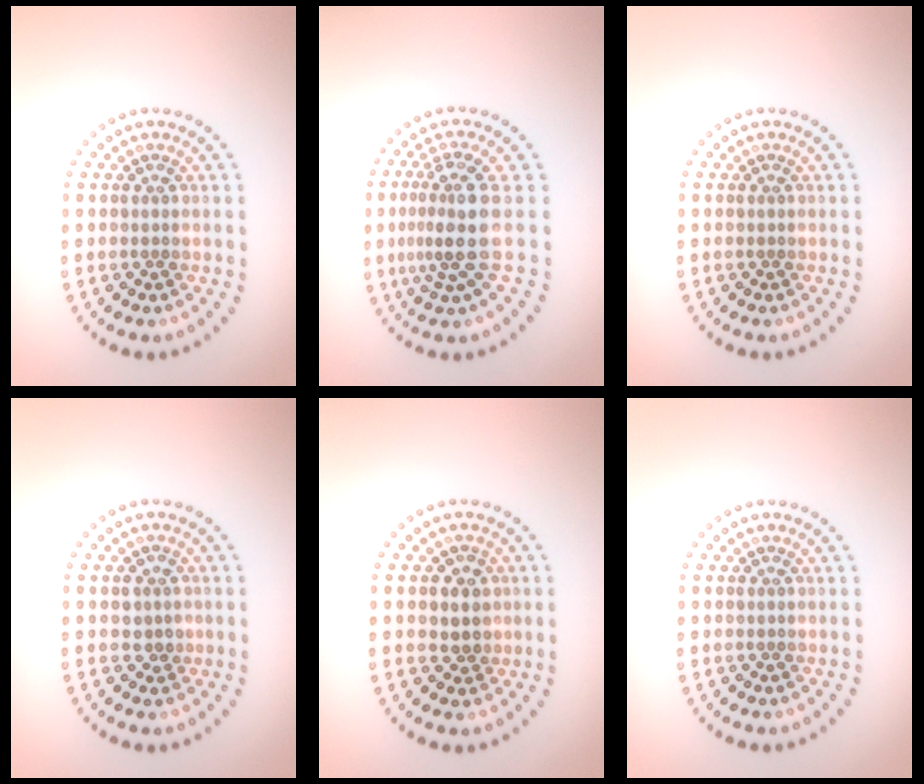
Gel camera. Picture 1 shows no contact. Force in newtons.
{"total": 3.9, "press": 2.8, "slide": 2.6}
{"total": 0.0}
{"total": 1.4, "press": 1.3, "slide": 0.6}
{"total": 2.3, "press": 2.1, "slide": 0.9}
{"total": 0.0}